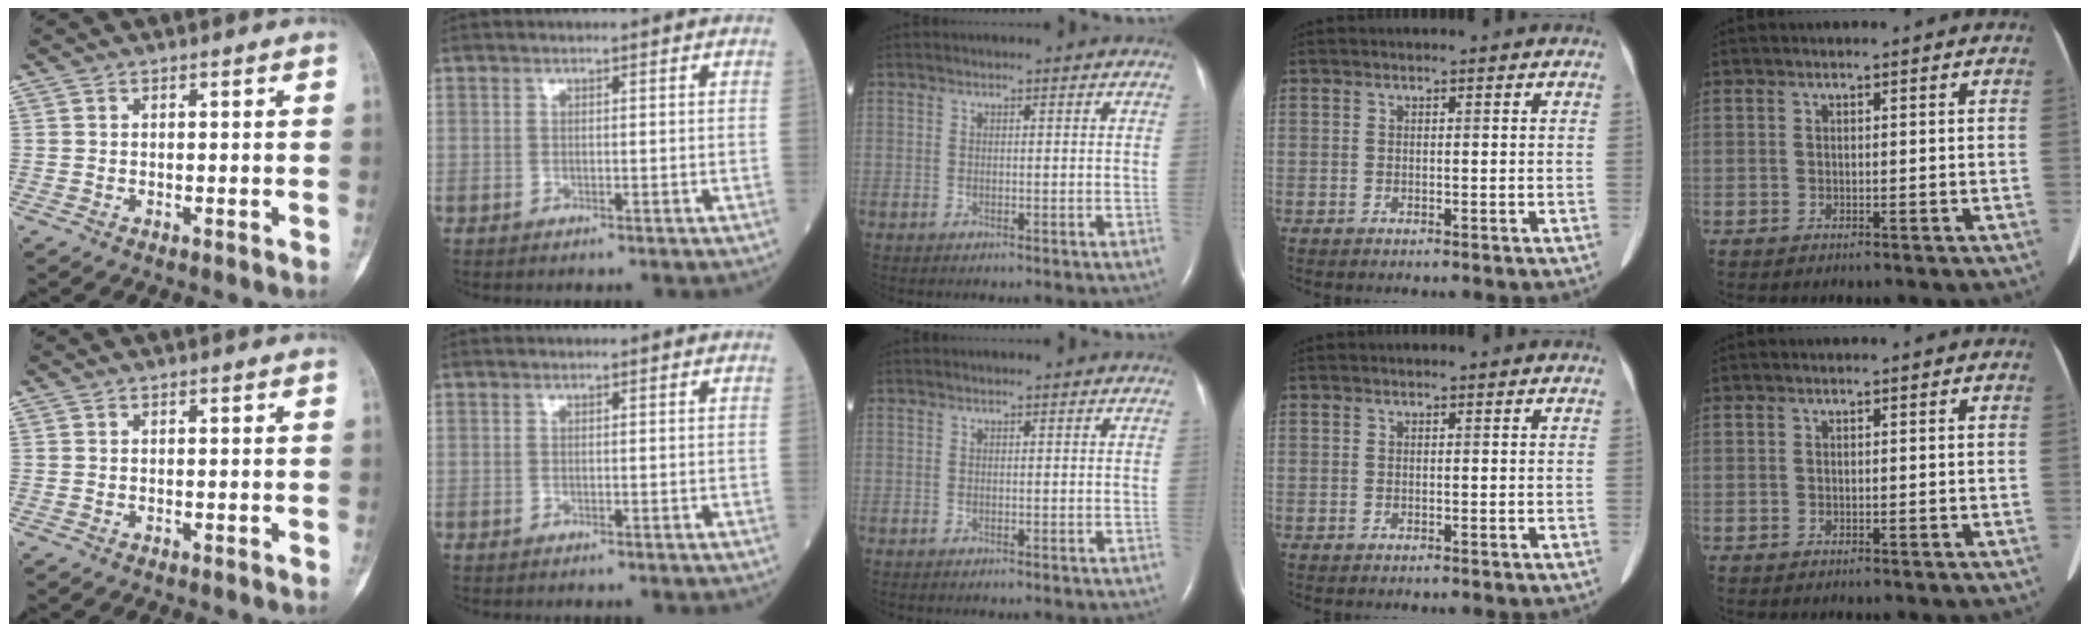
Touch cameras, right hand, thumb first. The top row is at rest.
{}